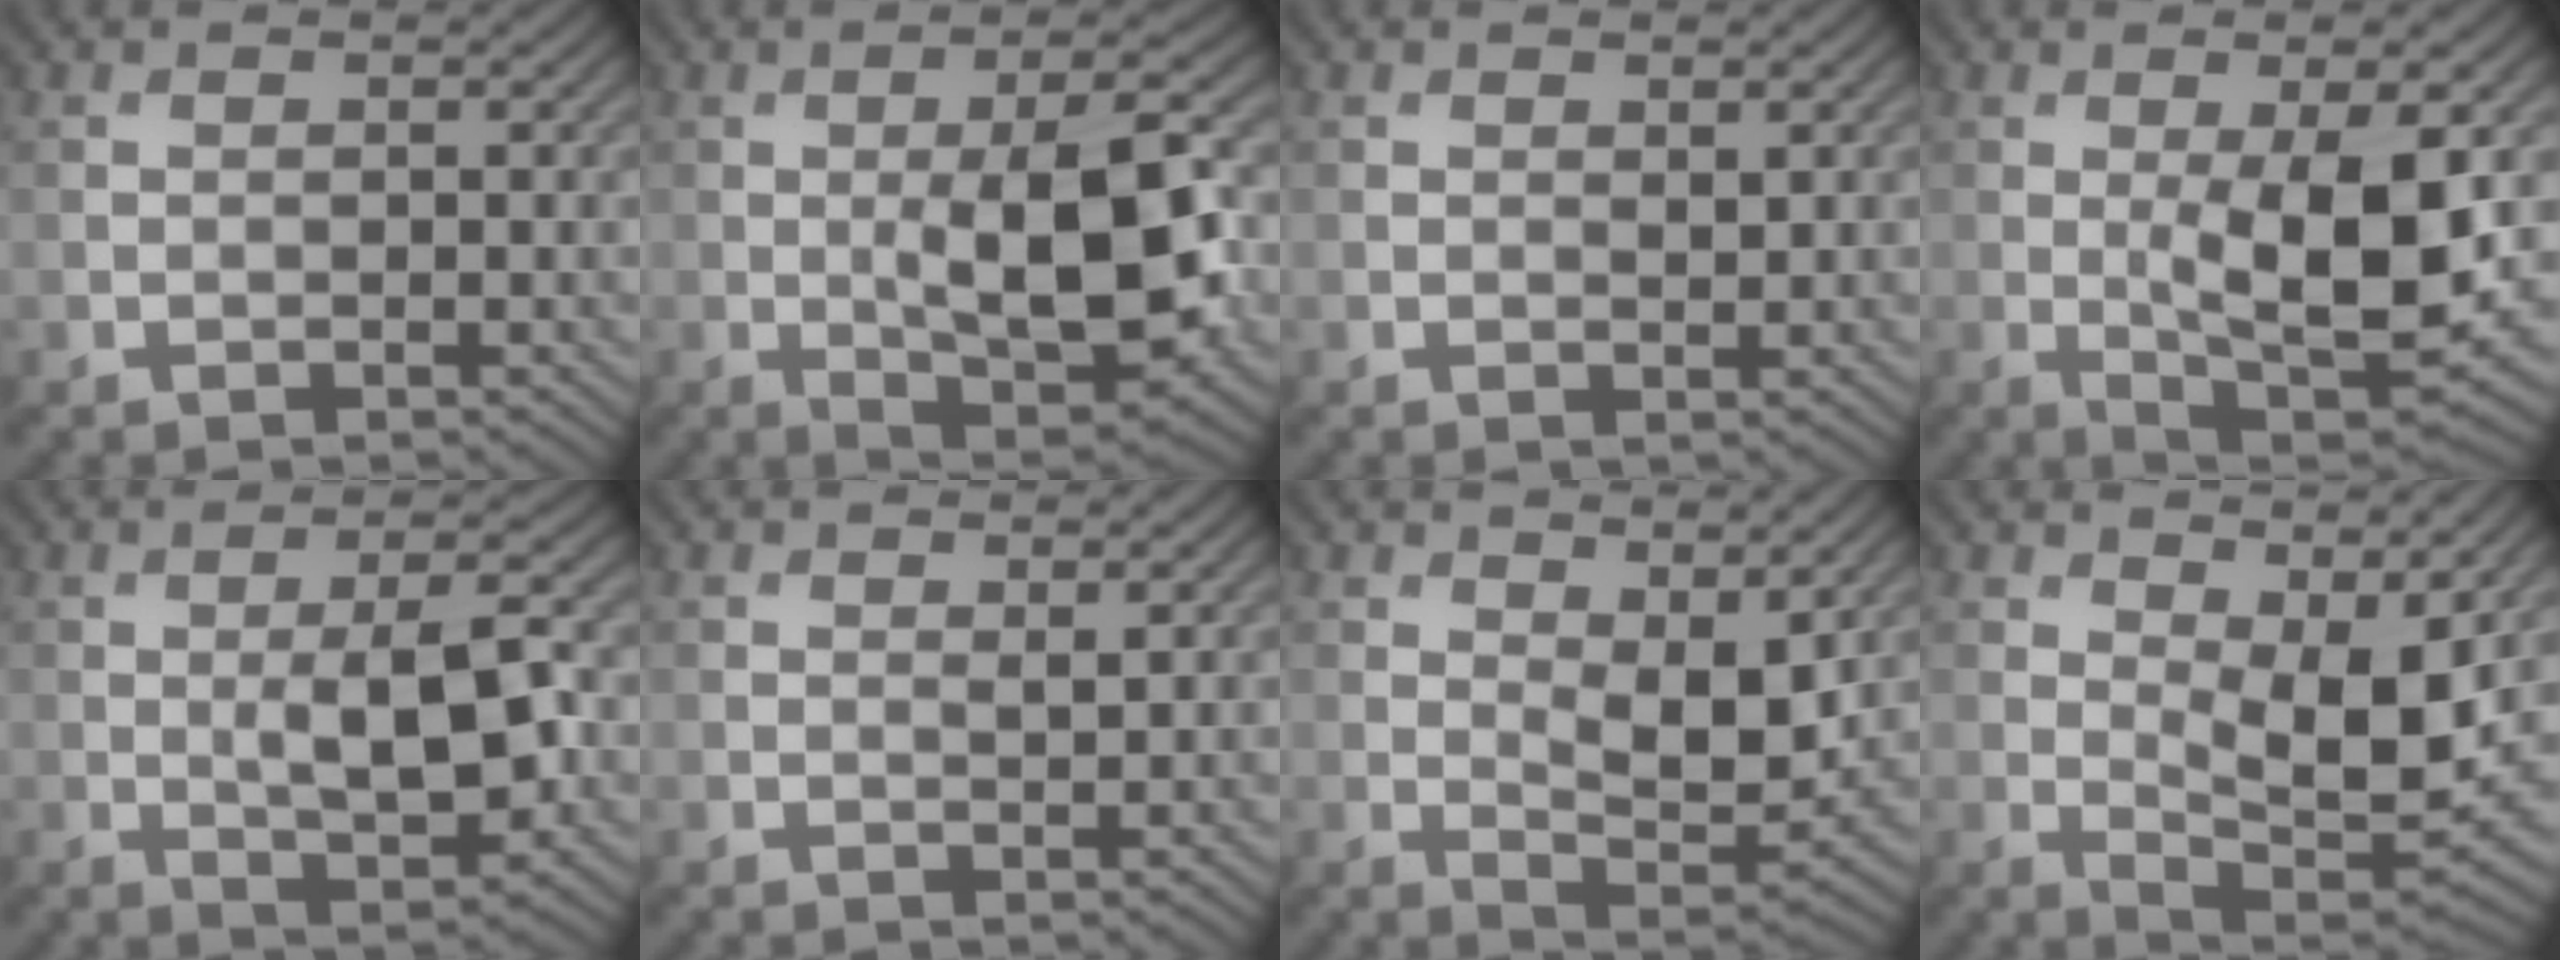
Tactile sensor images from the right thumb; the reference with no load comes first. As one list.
[{"total": 11.4, "force": [-0.9, 4.1, 10.6], "torque": [-0.168, -0.004, -0.011]}, {"total": 0.8, "force": [0.4, 0.3, 0.6], "torque": [-0.010, -0.003, 0.007]}, {"total": 10.2, "force": [0.0, 3.1, 9.7], "torque": [-0.172, -0.009, 0.005]}, {"total": 7.8, "force": [-0.4, 2.7, 7.3], "torque": [-0.118, 0.001, -0.006]}, {"total": 0.7, "force": [0.4, 0.2, 0.6], "torque": [-0.012, -0.004, 0.007]}, {"total": 6.7, "force": [2.3, 3.1, 5.5], "torque": [-0.101, -0.011, 0.039]}, {"total": 9.2, "force": [3.4, 3.9, 7.6], "torque": [-0.133, -0.011, 0.063]}]